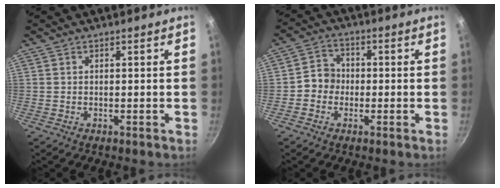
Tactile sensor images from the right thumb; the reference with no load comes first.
{"total": 4.9, "force": [-1.0, 4.5, 1.7], "torque": [0.000, 0.017, -0.031]}